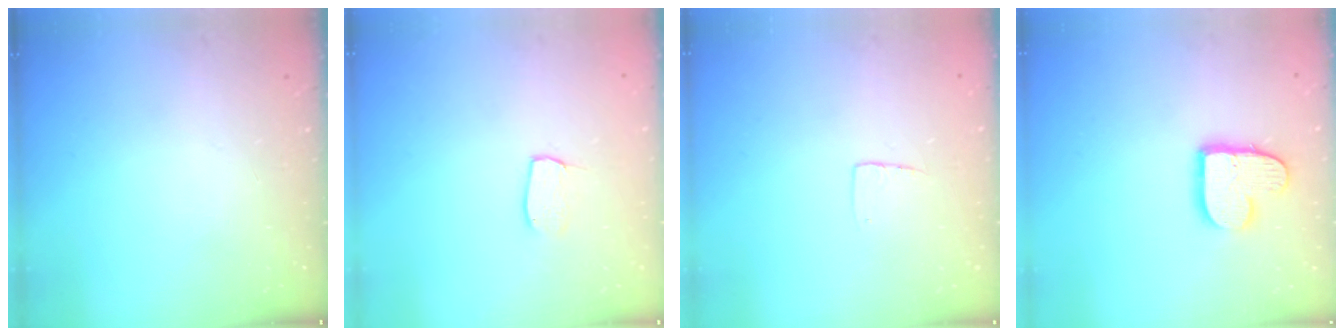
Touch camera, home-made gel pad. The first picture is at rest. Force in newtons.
{"total": 3.9, "press": 3.9, "slide": 0.2}
{"total": 4.5, "press": 4.5, "slide": 0.4}
{"total": 11.3, "press": 11.3, "slide": 0.7}